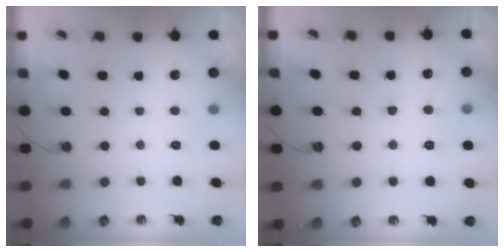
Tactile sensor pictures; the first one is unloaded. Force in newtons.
{"total": 4.0, "press": 3.9, "slide": 0.3}